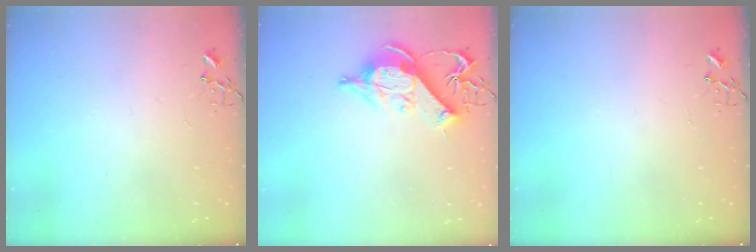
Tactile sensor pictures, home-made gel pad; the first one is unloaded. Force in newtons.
{"total": 12.7, "press": 12.5, "slide": 2.0}
{"total": 0.0}